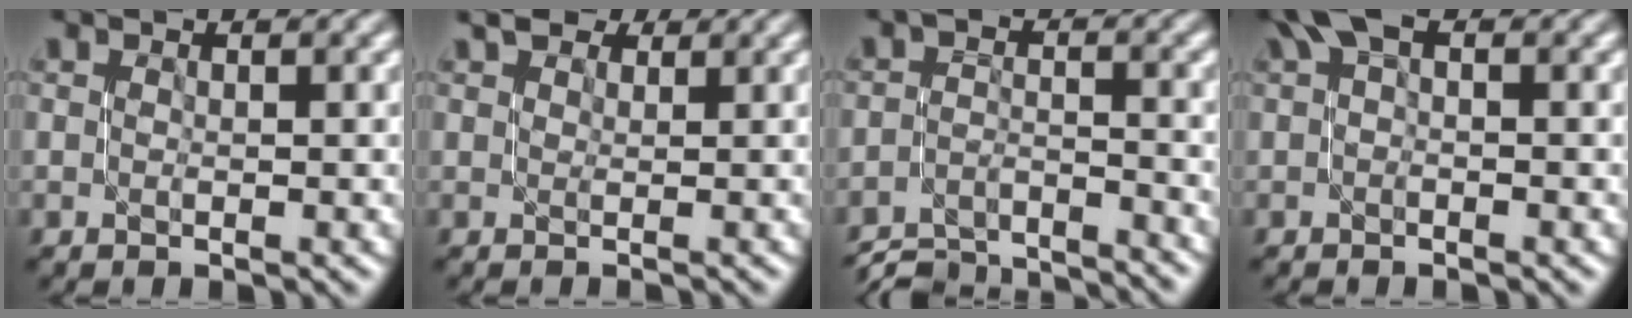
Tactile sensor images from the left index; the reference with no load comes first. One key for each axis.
{"total": 2.8, "fx": 2.4, "fy": 1.0, "fz": 1.1, "tx": -0.019, "ty": 0.009, "tz": 0.025}
{"total": 7.2, "fx": -7.0, "fy": 1.1, "fz": 1.4, "tx": -0.021, "ty": -0.008, "tz": -0.117}
{"total": 2.5, "fx": 1.2, "fy": 0.8, "fz": 2.1, "tx": -0.040, "ty": 0.008, "tz": 0.017}